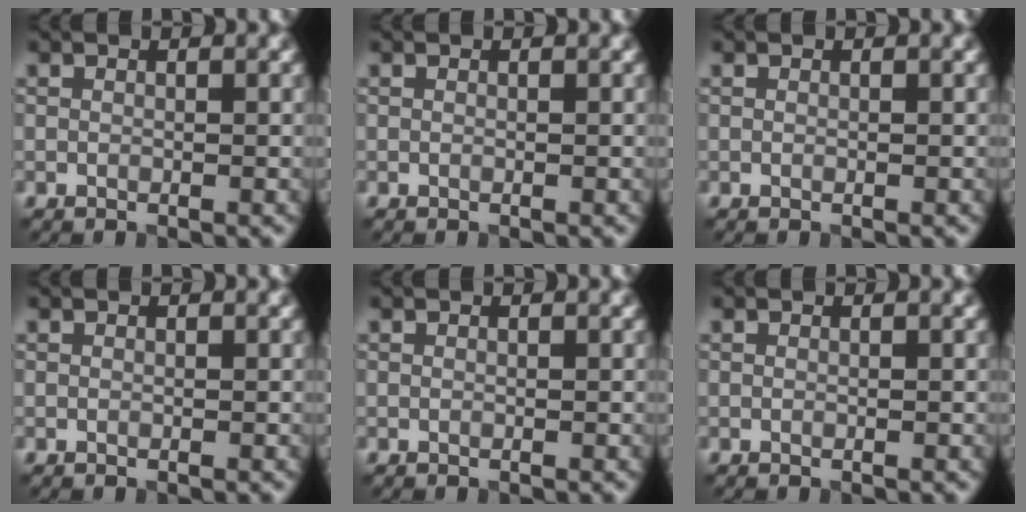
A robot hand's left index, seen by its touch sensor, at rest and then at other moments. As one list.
[{"total": 0.0}, {"total": 0.0}, {"total": 0.0}, {"total": 0.0}, {"total": 0.0}]